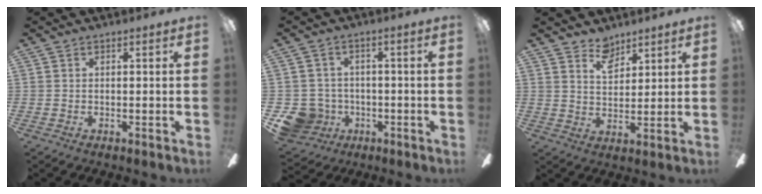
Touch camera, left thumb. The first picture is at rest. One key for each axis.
{"total": 8.2, "fx": -2.8, "fy": 7.5, "fz": 1.8, "tx": -0.061, "ty": 0.023, "tz": -0.047}
{"total": 6.4, "fx": 5.0, "fy": 3.5, "fz": 1.9, "tx": -0.030, "ty": -0.019, "tz": 0.091}